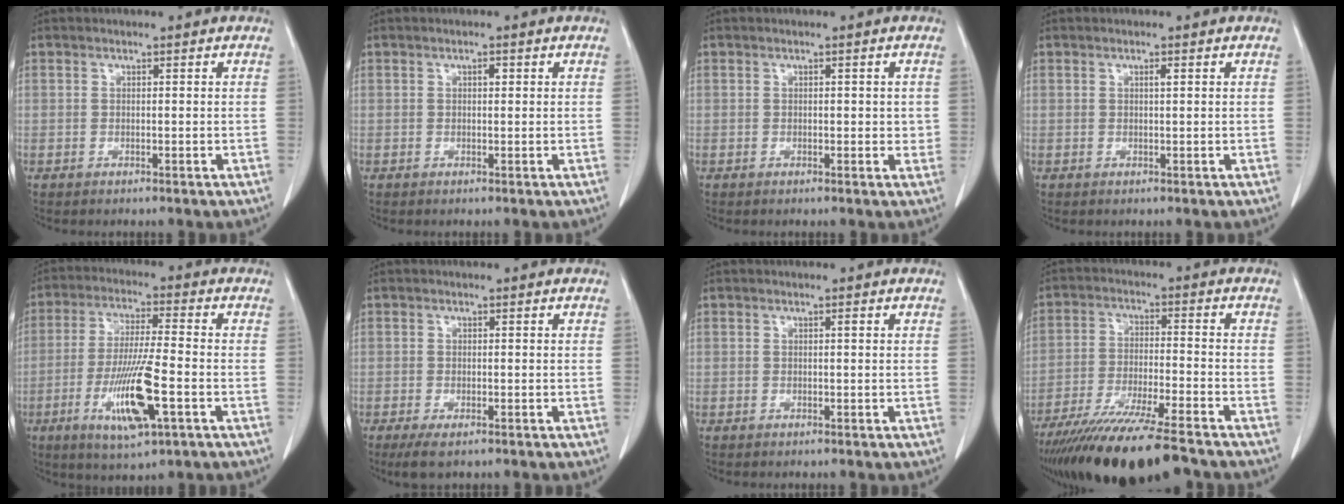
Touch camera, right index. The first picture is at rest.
{"total": 0.8, "force": [0.3, 0.3, 0.7], "torque": [-0.011, 0.001, 0.002]}
{"total": 2.2, "force": [0.1, 1.2, 1.8], "torque": [-0.019, 0.000, 0.001]}
{"total": 0.6, "force": [0.2, 0.0, 0.6], "torque": [-0.013, 0.000, 0.004]}
{"total": 12.1, "force": [-4.2, 1.2, 11.2], "torque": [-0.215, -0.018, -0.075]}
{"total": 3.1, "force": [-2.0, 0.9, 2.1], "torque": [-0.043, -0.007, -0.031]}
{"total": 0.0}
{"total": 18.0, "force": [-14.9, 1.1, 10.0], "torque": [-0.172, -0.041, -0.249]}